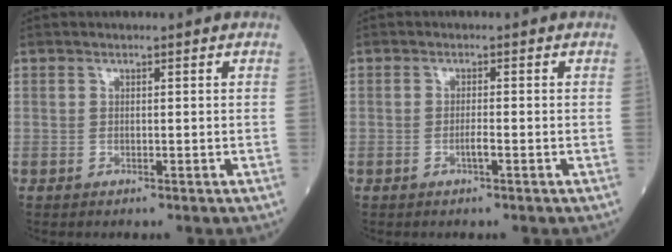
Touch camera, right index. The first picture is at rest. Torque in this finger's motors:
{"motor_torque": [0.19, -0.05, 0.13, 0.03]}